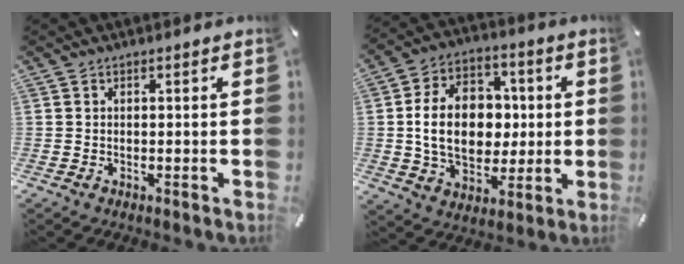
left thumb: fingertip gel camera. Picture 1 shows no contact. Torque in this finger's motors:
{"motor_torque": [2.51, 2.49, 0.98, -0.66, 0.59]}